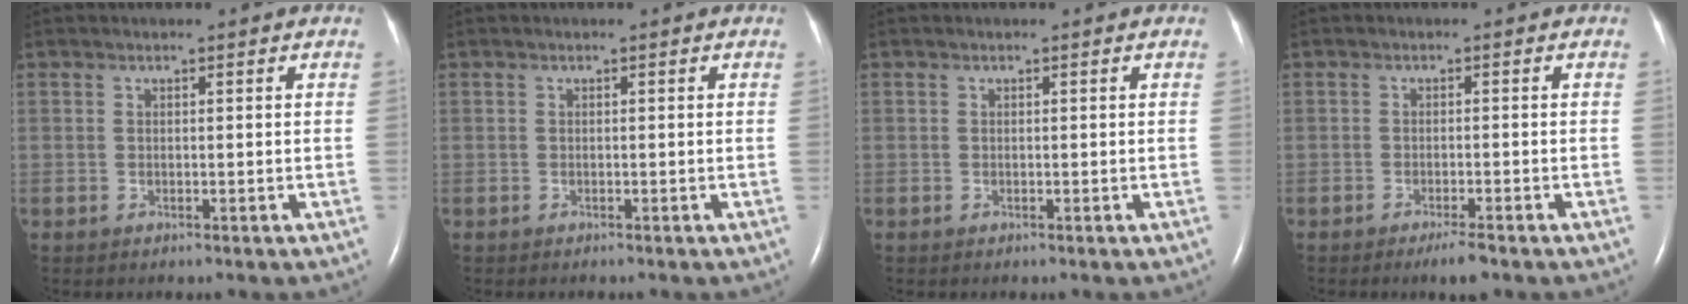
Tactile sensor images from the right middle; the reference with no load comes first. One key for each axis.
{"total": 0.0}
{"total": 0.0}
{"total": 2.8, "fx": -2.0, "fy": 0.2, "fz": 1.9, "tx": -0.034, "ty": -0.005, "tz": -0.032}